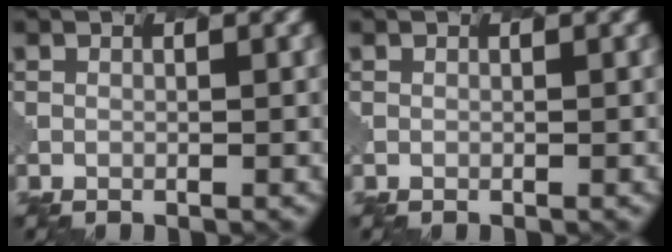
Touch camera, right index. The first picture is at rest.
{"total": 0.0}